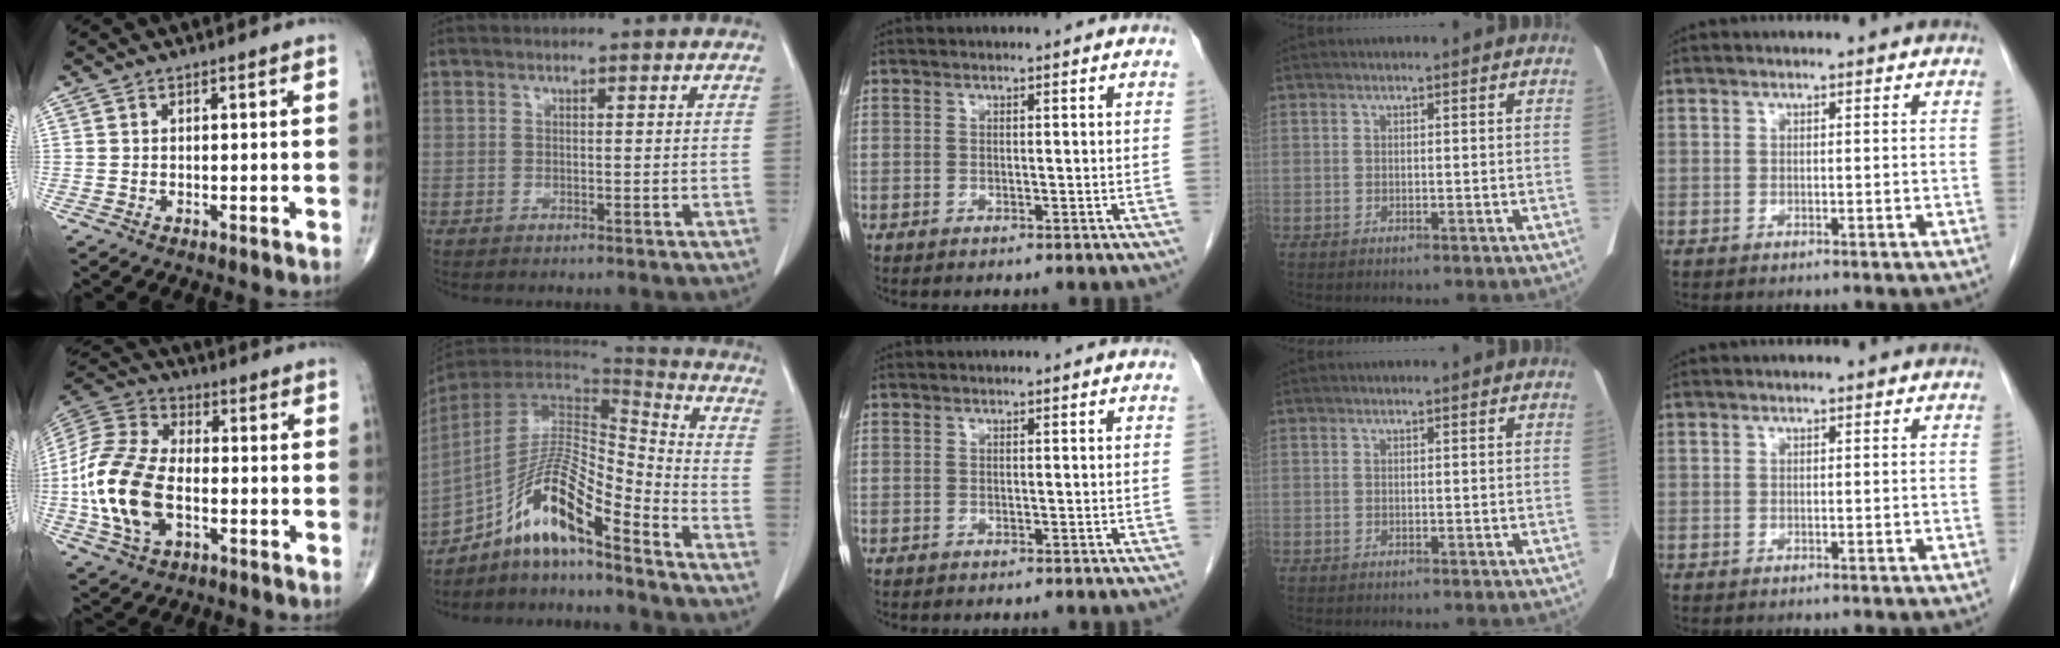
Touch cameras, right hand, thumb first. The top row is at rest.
{"thumb": {"total": 17.7, "force": [-3.3, 10.3, 14.0], "torque": [-0.298, 0.017, -0.063]}, "index": {"total": 14.0, "force": [-10.0, 1.4, 9.6], "torque": [-0.175, 0.012, -0.181]}}